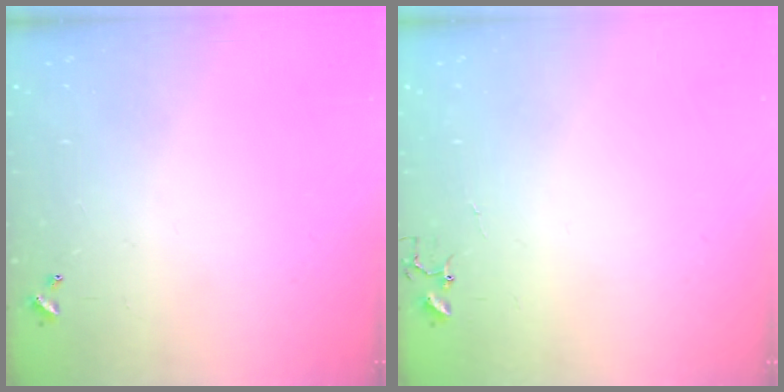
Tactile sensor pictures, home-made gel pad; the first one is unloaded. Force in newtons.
{"total": 3.4, "press": 3.4, "slide": 0.4}